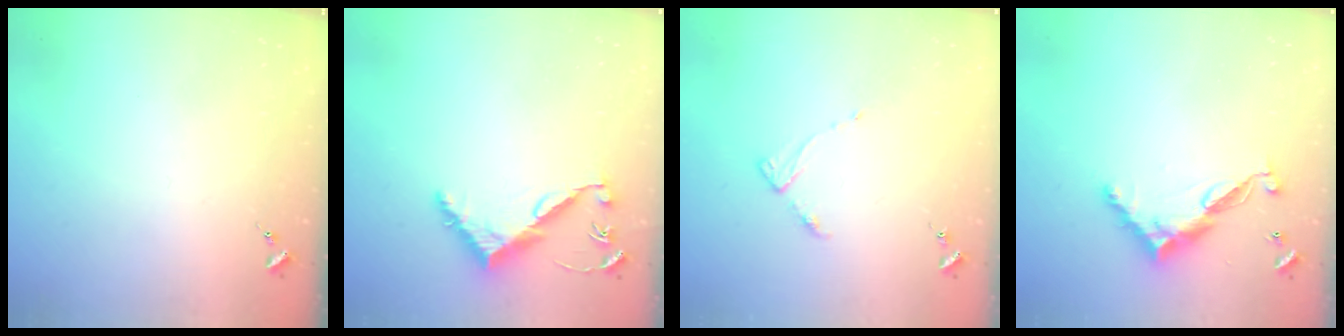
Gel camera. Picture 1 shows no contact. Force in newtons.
{"total": 7.5, "press": 7.5, "slide": 0.5}
{"total": 5.0, "press": 4.9, "slide": 0.6}
{"total": 11.3, "press": 11.3, "slide": 0.3}